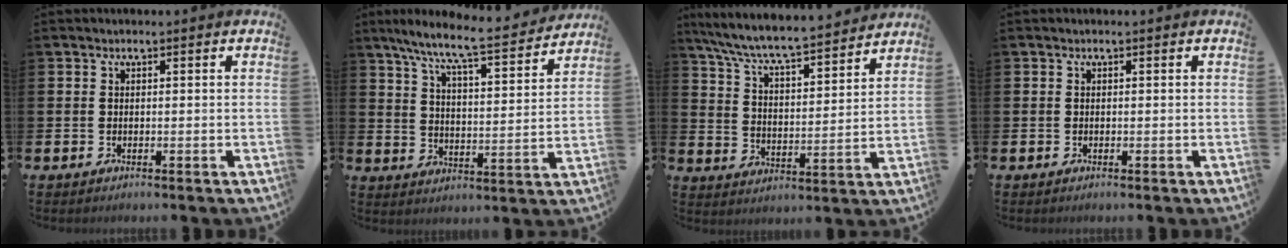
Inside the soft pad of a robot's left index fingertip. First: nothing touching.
{"total": 8.7, "force": [7.8, 0.5, 3.9], "torque": [-0.098, -0.053, 0.130]}
{"total": 7.6, "force": [7.2, 0.5, 2.3], "torque": [-0.078, -0.060, 0.123]}
{"total": 0.0}